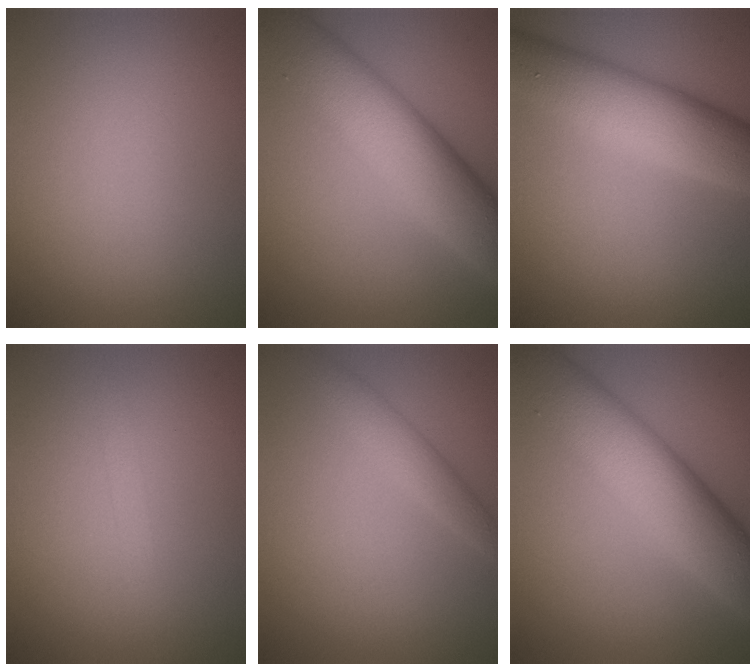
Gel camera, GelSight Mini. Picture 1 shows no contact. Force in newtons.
{"total": 10.2, "press": 10.2, "slide": 0.3}
{"total": 8.7, "press": 8.7, "slide": 0.1}
{"total": 0.8, "press": 0.8, "slide": 0.0}
{"total": 2.2, "press": 2.2, "slide": 0.1}
{"total": 10.2, "press": 10.2, "slide": 0.3}